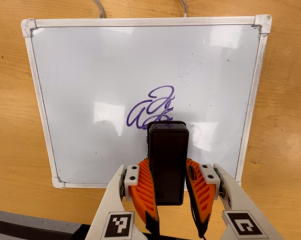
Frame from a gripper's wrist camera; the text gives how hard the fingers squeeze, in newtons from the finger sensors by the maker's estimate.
{"total": 9.9, "left": 7.4, "right": 12.4}